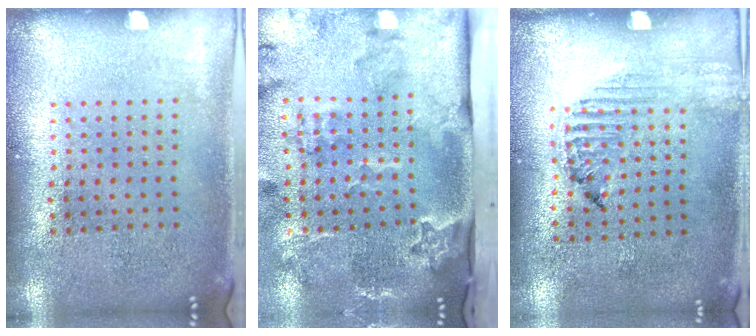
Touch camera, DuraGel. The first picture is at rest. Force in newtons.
{"total": 3.6, "press": 2.4, "slide": 2.6}
{"total": 1.2, "press": 1.1, "slide": 0.2}